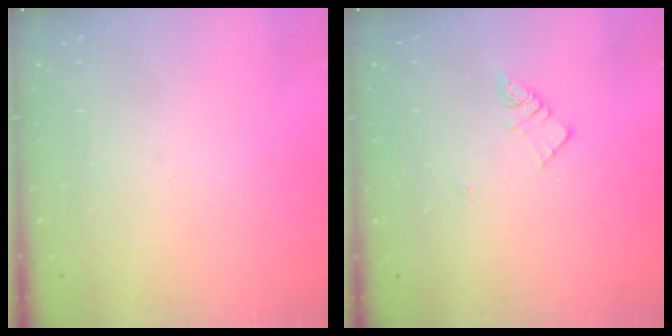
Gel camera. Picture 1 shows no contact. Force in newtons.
{"total": 3.3, "press": 3.3, "slide": 0.3}